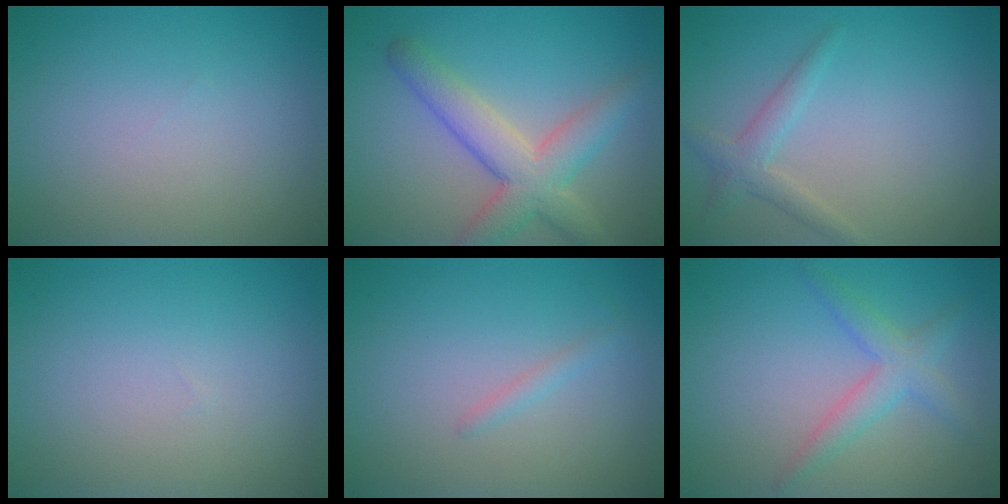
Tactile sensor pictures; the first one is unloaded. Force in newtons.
{"total": 5.6, "press": 5.6, "slide": 0.2}
{"total": 1.9, "press": 1.9, "slide": 0.0}
{"total": 0.0}
{"total": 0.8, "press": 0.8, "slide": 0.1}
{"total": 2.9, "press": 2.9, "slide": 0.1}